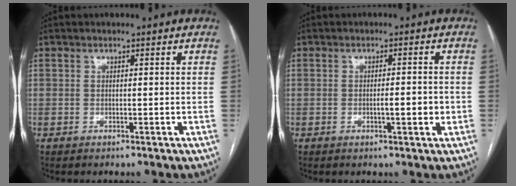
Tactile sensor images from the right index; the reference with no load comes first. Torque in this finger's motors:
{"motor_torque": [0.74, -0.06, 0.27, 0.04]}